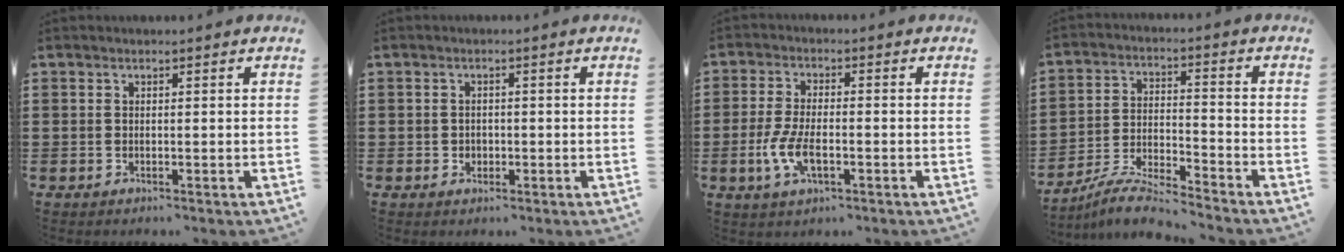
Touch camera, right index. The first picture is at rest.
{"total": 1.1, "force": [-0.3, 1.0, 0.4], "torque": [-0.012, 0.001, -0.006]}
{"total": 5.7, "force": [-1.7, 2.3, 5.0], "torque": [-0.113, -0.006, -0.036]}
{"total": 7.2, "force": [-6.9, 0.1, 2.1], "torque": [-0.055, 0.000, -0.136]}